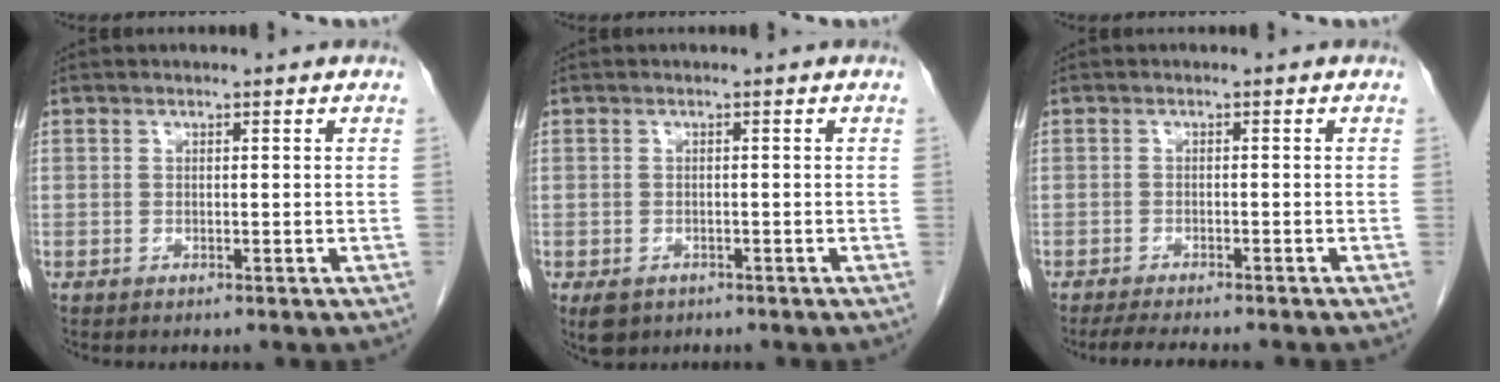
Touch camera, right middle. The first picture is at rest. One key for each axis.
{"total": 2.7, "fx": -1.6, "fy": 1.8, "fz": 1.2, "tx": -0.020, "ty": -0.002, "tz": -0.019}
{"total": 6.3, "fx": -5.4, "fy": 0.7, "fz": 3.1, "tx": -0.043, "ty": -0.012, "tz": -0.080}